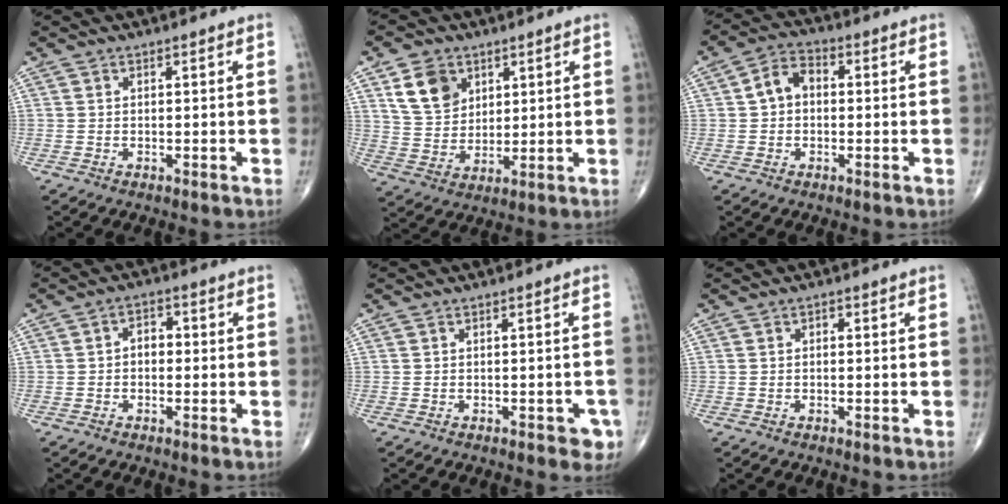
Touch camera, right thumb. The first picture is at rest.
{"total": 9.2, "force": [4.3, 6.9, 4.4], "torque": [-0.060, -0.021, 0.088]}
{"total": 5.8, "force": [0.3, 4.3, 3.9], "torque": [-0.060, 0.022, -0.005]}
{"total": 3.4, "force": [-0.1, 2.4, 2.4], "torque": [-0.025, 0.016, -0.010]}
{"total": 3.5, "force": [-1.6, 1.7, 2.5], "torque": [-0.013, 0.005, -0.017]}
{"total": 0.9, "force": [0.1, 0.6, 0.6], "torque": [-0.008, 0.003, -0.001]}